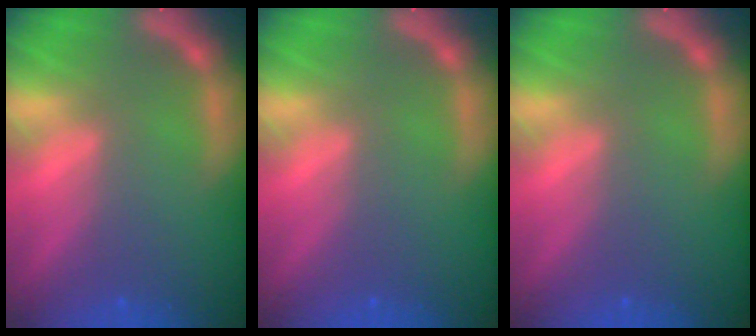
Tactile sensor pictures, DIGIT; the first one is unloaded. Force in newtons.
{"total": 0.0}
{"total": 0.0}